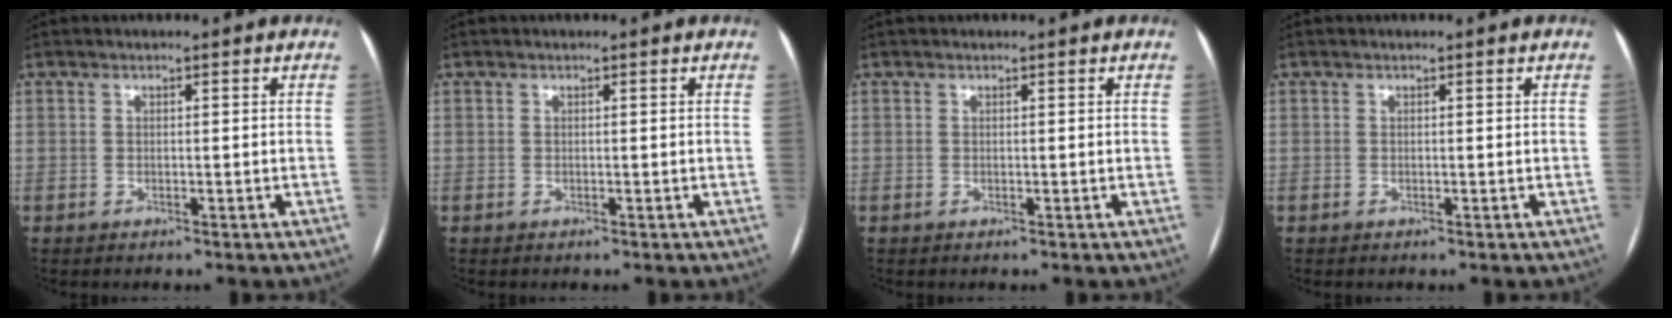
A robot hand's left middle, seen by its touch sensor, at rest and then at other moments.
{"total": 0.0}
{"total": 0.0}
{"total": 0.0}